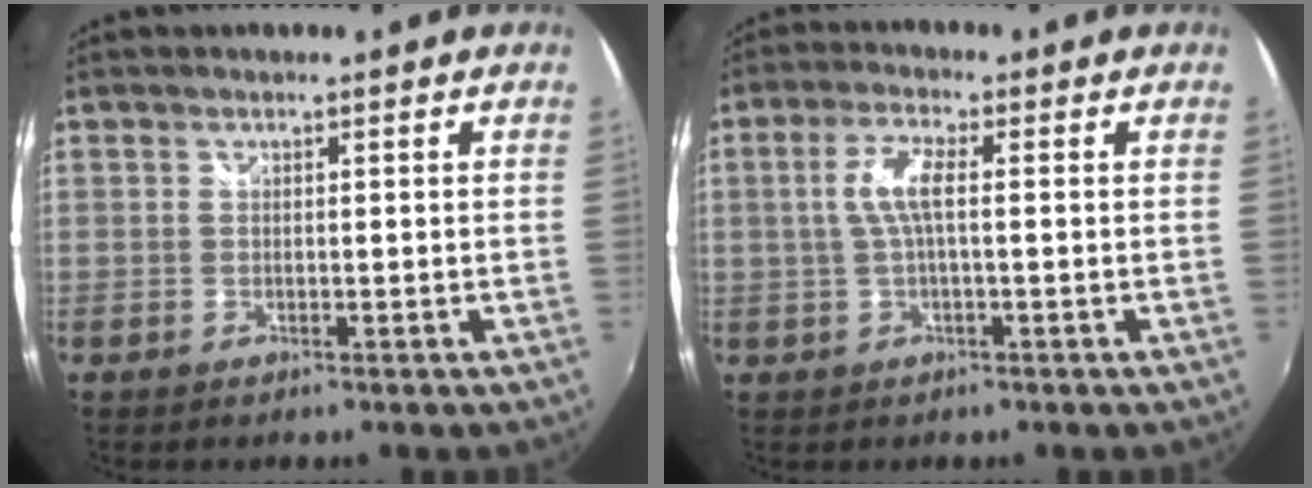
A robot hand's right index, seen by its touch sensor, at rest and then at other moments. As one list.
[{"total": 5.5, "force": [0.3, 1.3, 5.3], "torque": [-0.105, 0.006, 0.008]}]